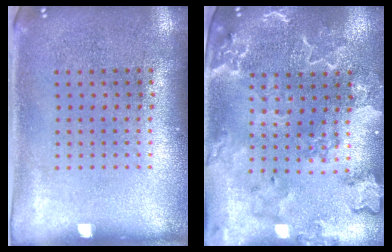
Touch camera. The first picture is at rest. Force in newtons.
{"total": 2.6, "press": 2.5, "slide": 0.9}